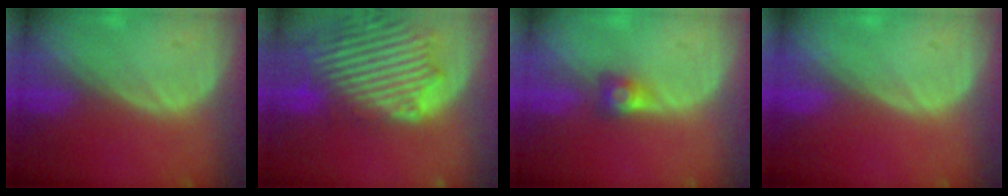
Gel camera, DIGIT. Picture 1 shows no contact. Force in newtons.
{"total": 14.2, "press": 12.2, "slide": 7.4}
{"total": 2.6, "press": 2.4, "slide": 1.0}
{"total": 0.0}